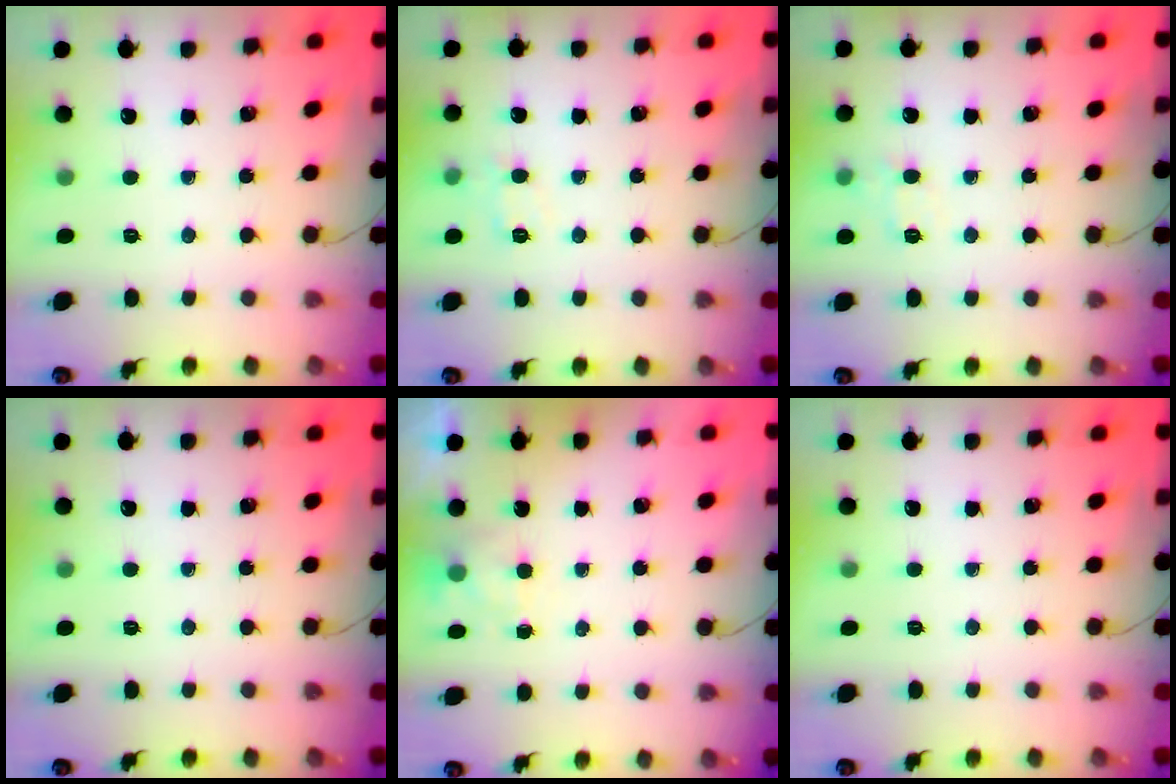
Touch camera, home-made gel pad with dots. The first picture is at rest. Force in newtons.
{"total": 7.7, "press": 7.5, "slide": 1.7}
{"total": 8.1, "press": 7.8, "slide": 1.9}
{"total": 0.0}
{"total": 3.0, "press": 2.7, "slide": 1.4}
{"total": 0.0}